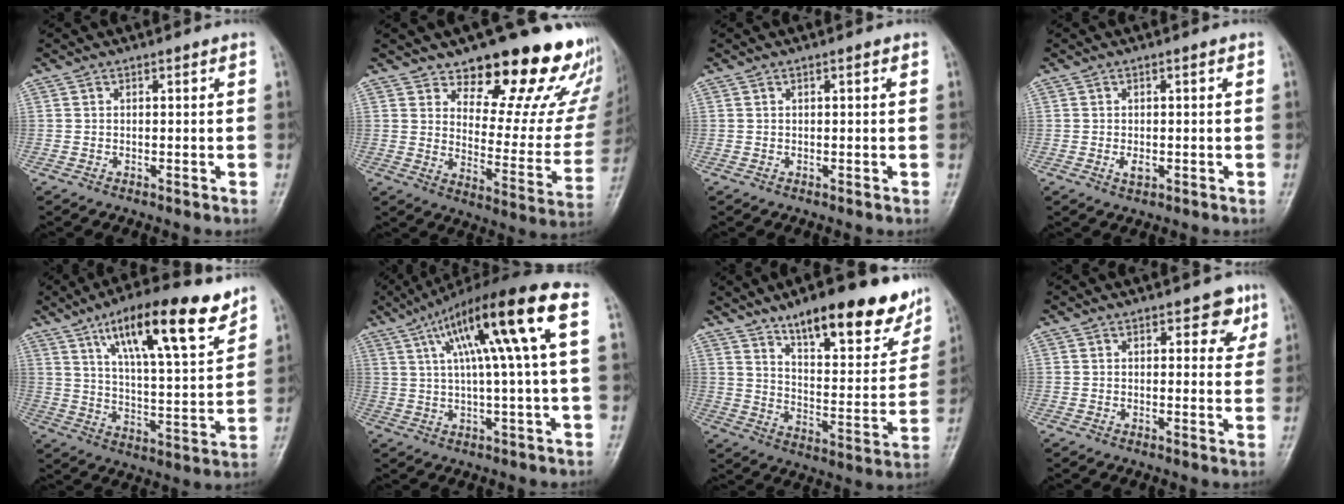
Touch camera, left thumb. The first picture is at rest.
{"total": 23.1, "force": [16.8, 9.1, 12.9], "torque": [-0.119, -0.108, 0.221]}
{"total": 0.5, "force": [0.2, 0.1, 0.5], "torque": [-0.010, 0.001, 0.003]}
{"total": 2.2, "force": [-0.3, 1.1, 1.9], "torque": [-0.029, -0.003, -0.003]}
{"total": 18.8, "force": [11.2, 5.1, 14.3], "torque": [-0.202, -0.044, 0.186]}
{"total": 16.7, "force": [4.6, 1.5, 16.0], "torque": [-0.270, 0.031, 0.072]}
{"total": 20.8, "force": [14.0, 7.2, 13.7], "torque": [-0.144, -0.064, 0.211]}
{"total": 4.7, "force": [2.3, 2.6, 3.2], "torque": [-0.007, -0.008, 0.021]}